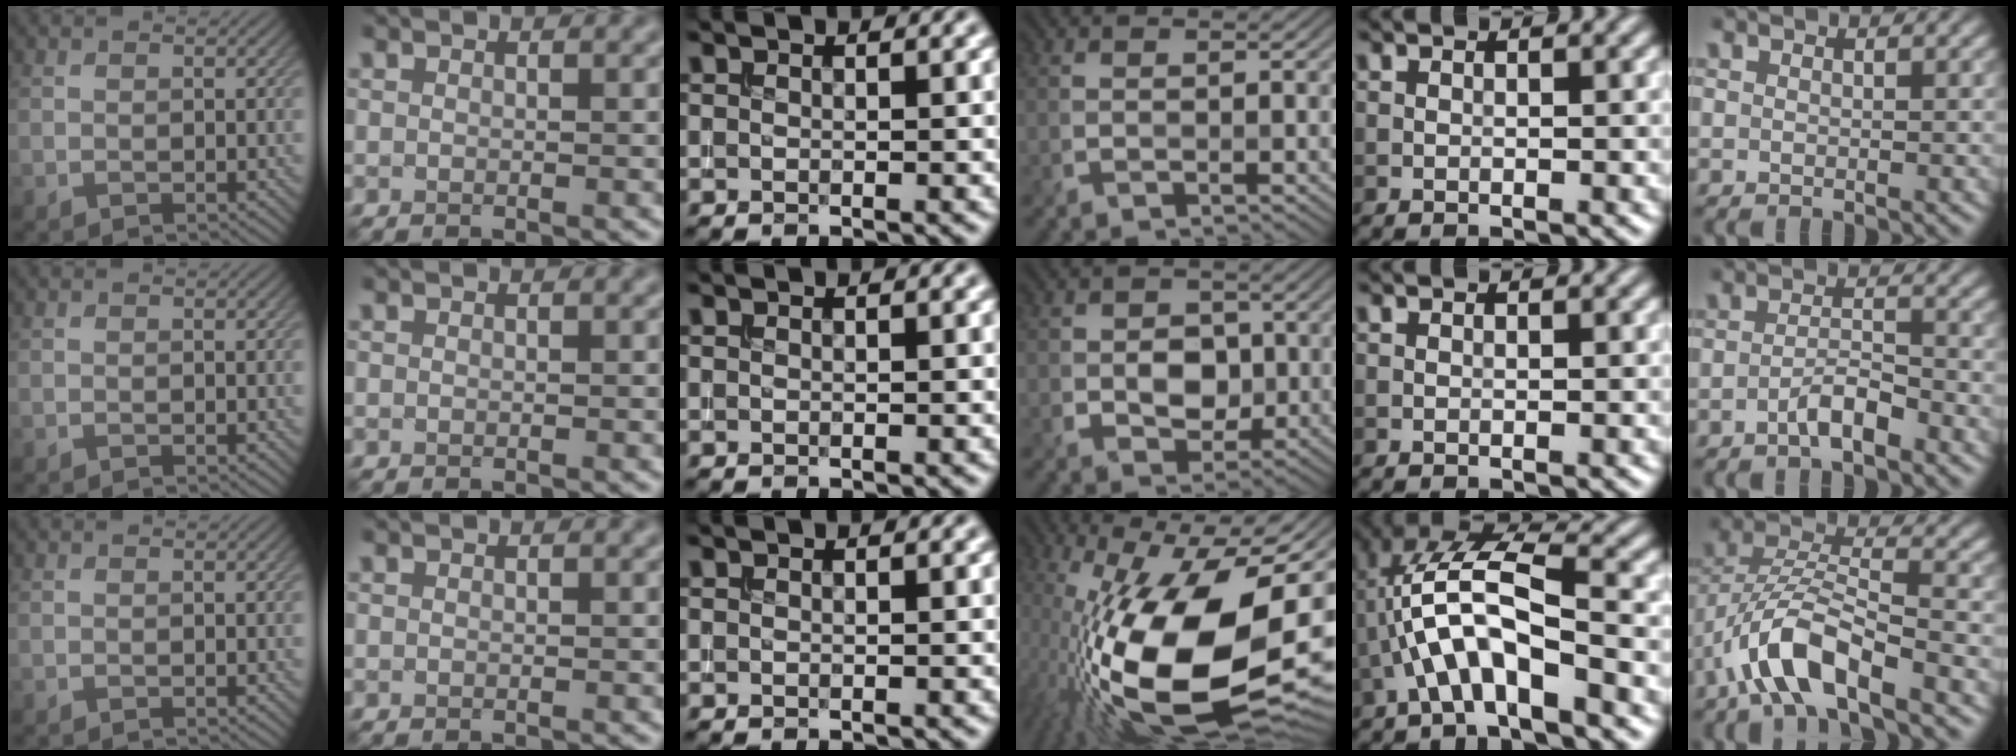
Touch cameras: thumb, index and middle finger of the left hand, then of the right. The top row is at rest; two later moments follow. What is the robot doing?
{"motion": "extract", "object": "bucket"}